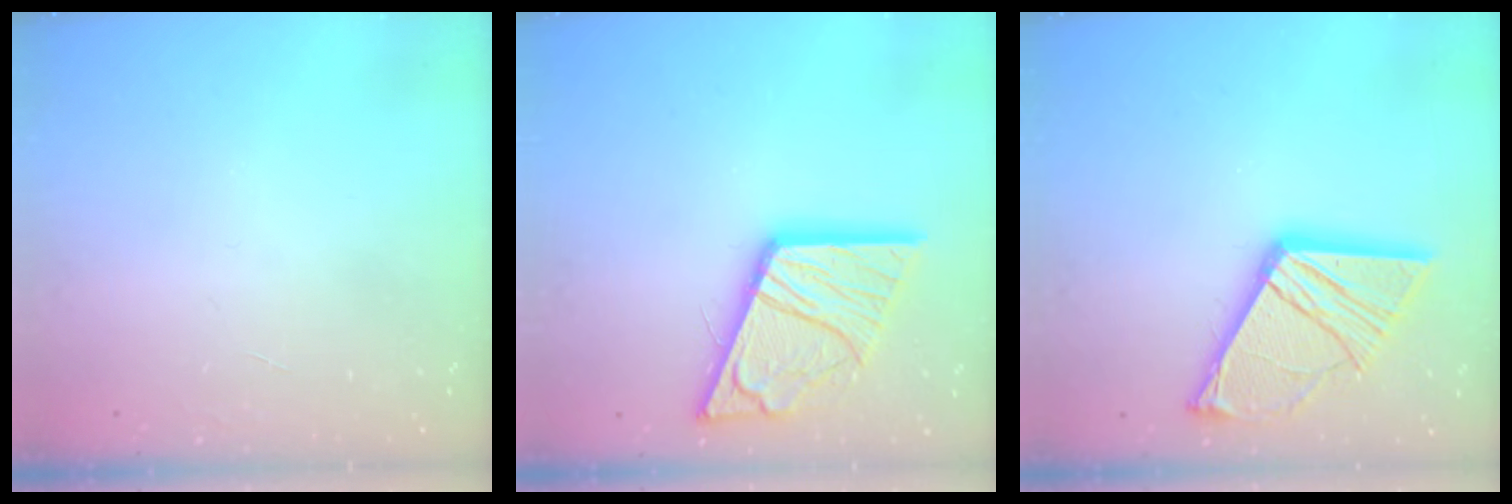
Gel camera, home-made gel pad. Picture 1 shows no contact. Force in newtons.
{"total": 18.8, "press": 18.7, "slide": 1.8}
{"total": 18.5, "press": 18.4, "slide": 1.7}